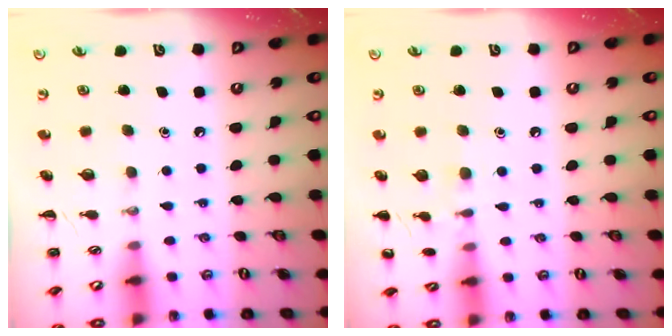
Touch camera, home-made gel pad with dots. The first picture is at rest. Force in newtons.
{"total": 5.5, "press": 5.3, "slide": 1.6}